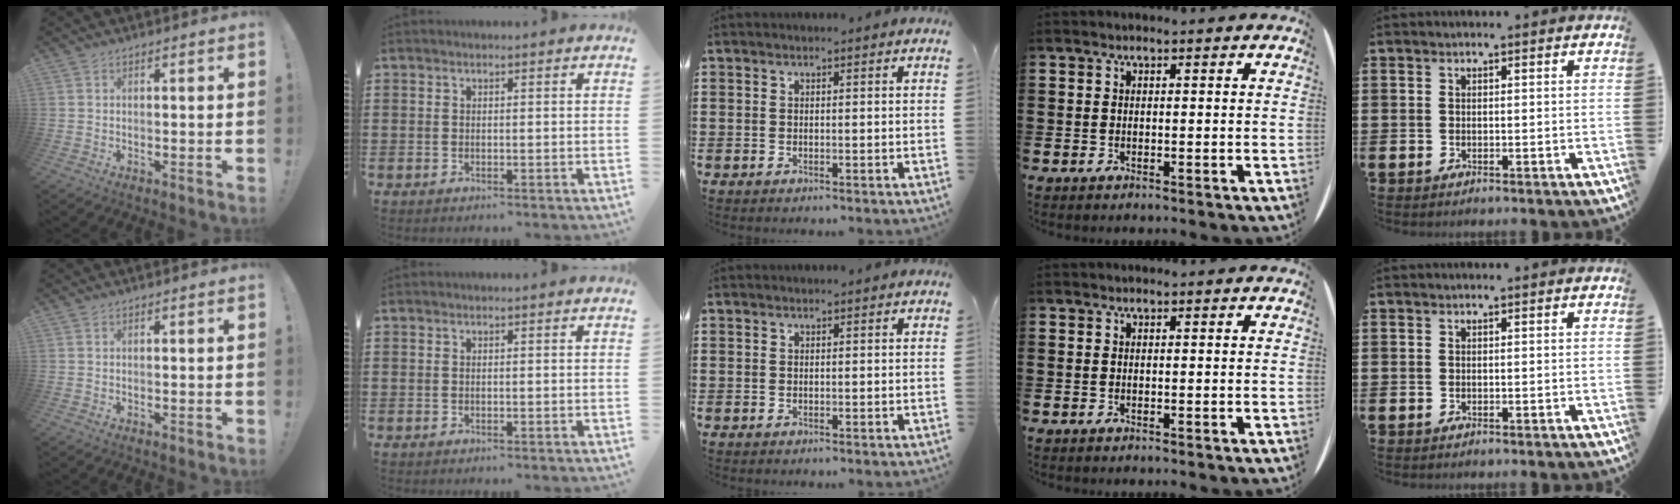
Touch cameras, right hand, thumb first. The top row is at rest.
{}